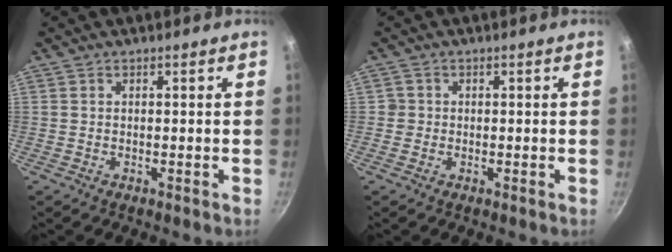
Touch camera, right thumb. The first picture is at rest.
{"total": 1.4, "force": [-0.3, 1.4, 0.3], "torque": [0.002, 0.005, -0.006]}